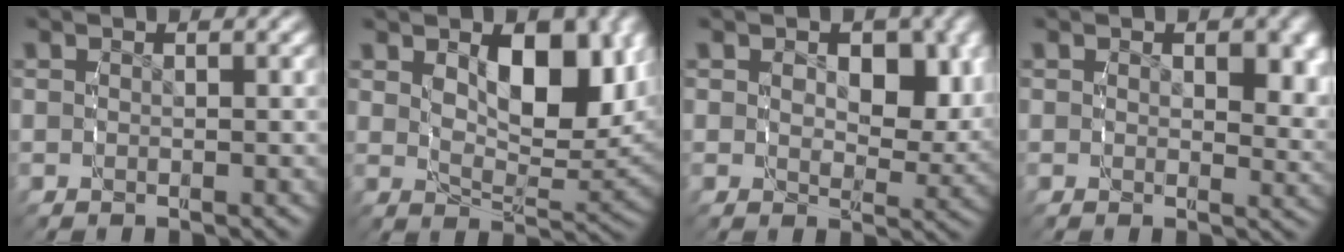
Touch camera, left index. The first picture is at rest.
{"total": 7.2, "force": [2.3, 3.0, 6.1], "torque": [-0.086, -0.013, 0.045]}
{"total": 4.2, "force": [1.3, 2.6, 3.0], "torque": [-0.048, -0.019, 0.028]}
{"total": 2.6, "force": [1.0, 1.2, 2.1], "torque": [-0.023, -0.015, 0.021]}